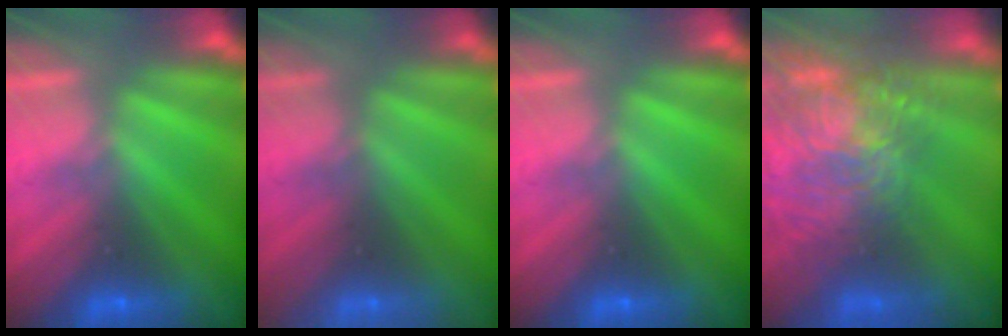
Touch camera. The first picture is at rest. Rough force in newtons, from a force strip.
{"total": 3.0}
{"total": 0.0}
{"total": 7.6}